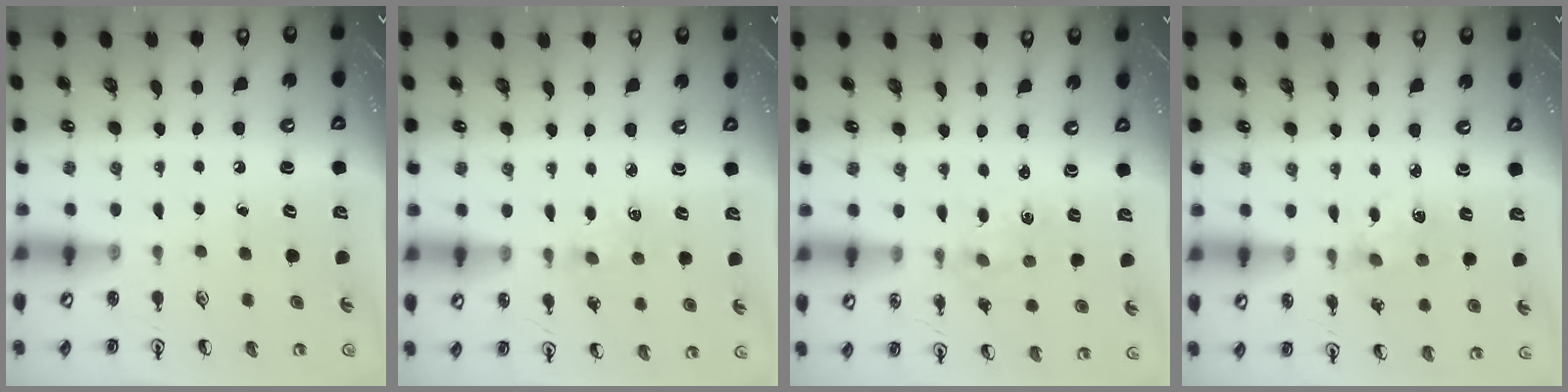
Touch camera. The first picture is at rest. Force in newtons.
{"total": 4.1, "press": 4.0, "slide": 0.5}
{"total": 1.1, "press": 1.1, "slide": 0.4}
{"total": 2.5, "press": 2.5, "slide": 0.2}